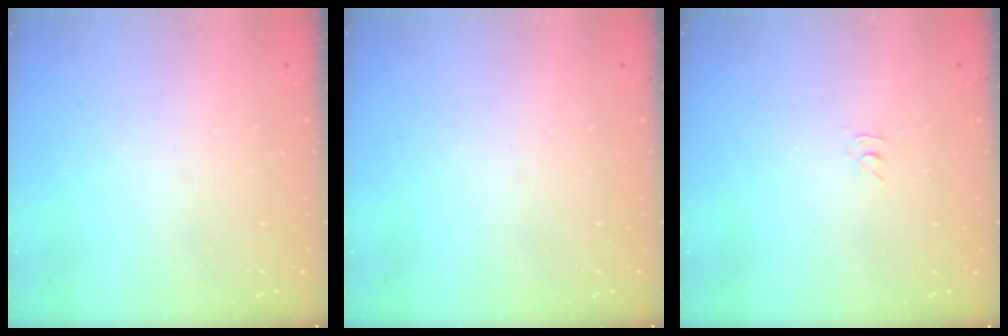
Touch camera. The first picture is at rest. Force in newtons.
{"total": 0.0}
{"total": 2.8, "press": 2.8, "slide": 0.4}